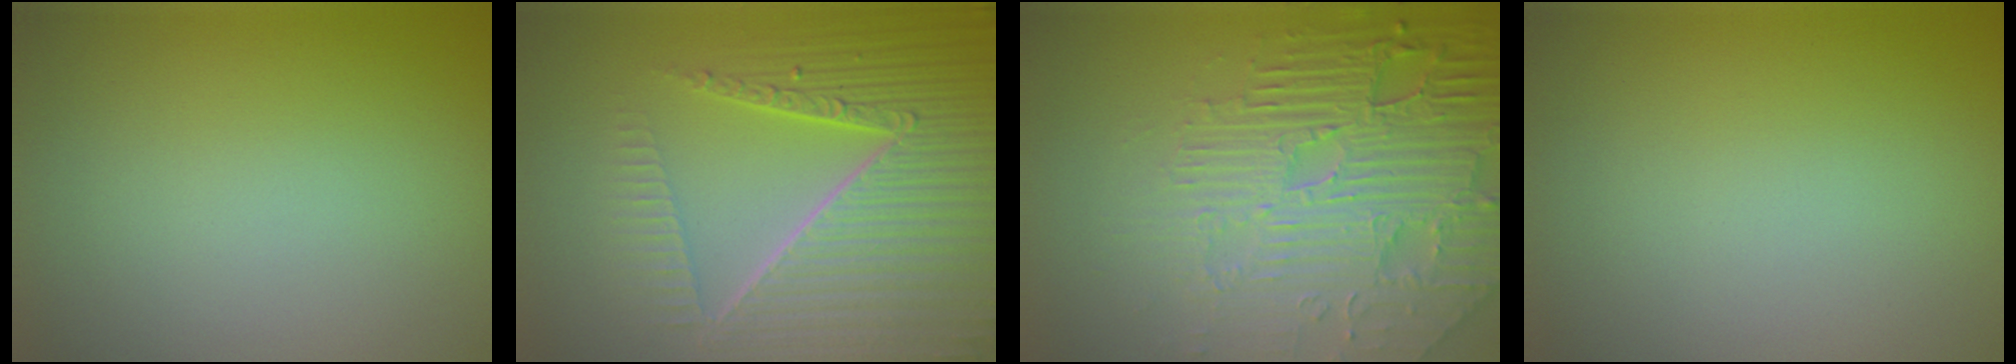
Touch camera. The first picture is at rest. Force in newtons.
{"total": 9.0, "press": 6.2, "slide": 6.6}
{"total": 8.6, "press": 6.3, "slide": 5.9}
{"total": 0.0}